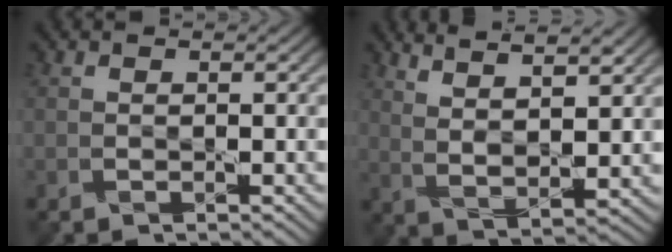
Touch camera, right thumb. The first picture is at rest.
{"total": 8.0, "force": [5.7, 1.7, 5.4], "torque": [-0.088, -0.003, 0.088]}